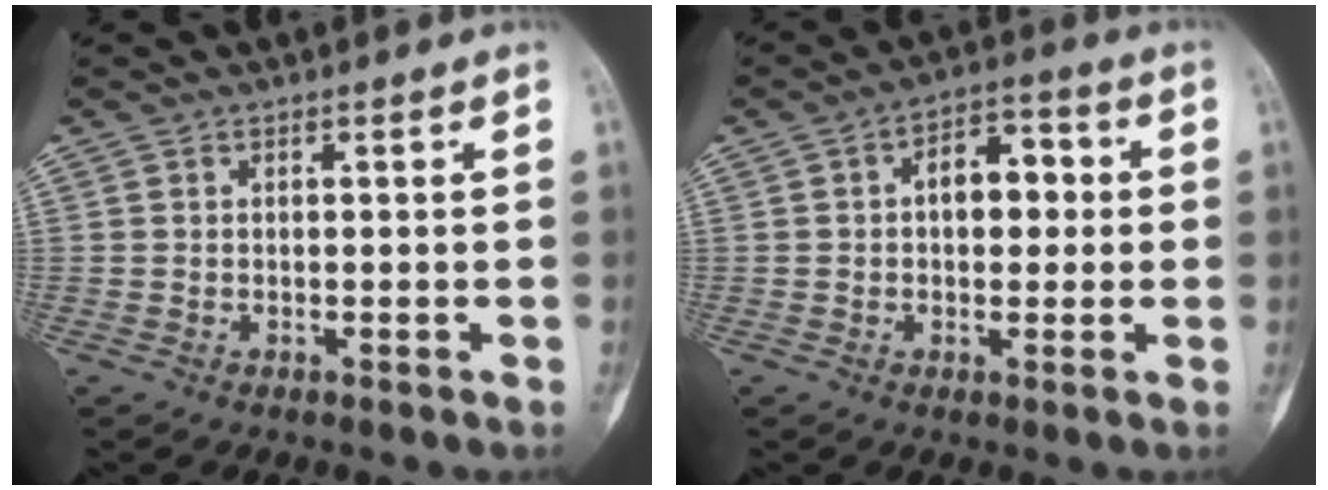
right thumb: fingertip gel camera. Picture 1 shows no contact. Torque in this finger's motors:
{"motor_torque": [-0.38, 0.67, 0.19, -0.07, 0.04]}